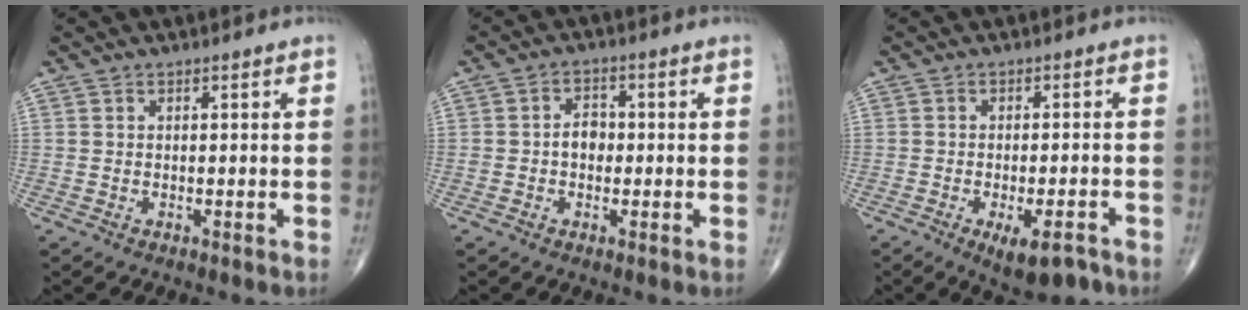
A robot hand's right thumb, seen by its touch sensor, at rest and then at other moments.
{"total": 3.7, "force": [-0.4, 2.8, 2.4], "torque": [-0.025, 0.013, -0.012]}
{"total": 7.7, "force": [-4.3, 2.8, 5.7], "torque": [-0.079, 0.010, -0.057]}